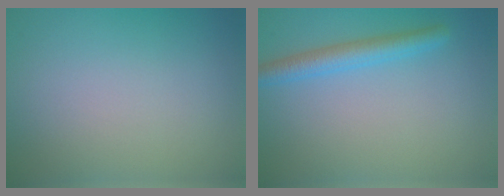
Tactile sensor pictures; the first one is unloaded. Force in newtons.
{"total": 2.8, "press": 2.8, "slide": 0.1}